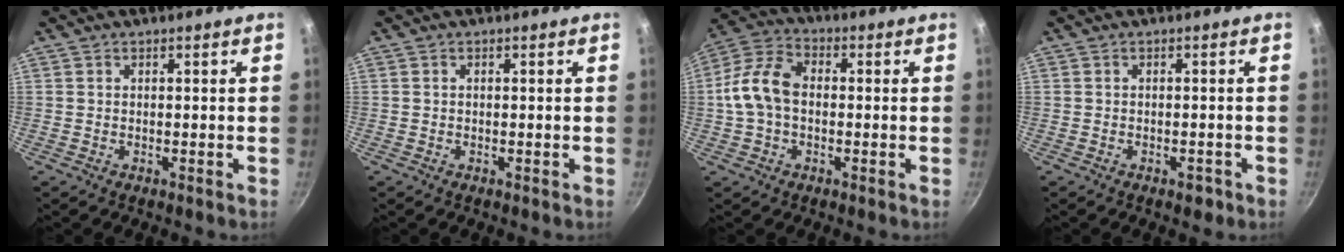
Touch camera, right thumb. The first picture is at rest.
{"total": 0.0}
{"total": 10.6, "force": [-0.2, 7.3, 7.7], "torque": [-0.154, 0.032, -0.014]}
{"total": 1.9, "force": [-1.1, 0.9, 1.2], "torque": [-0.013, 0.005, -0.014]}